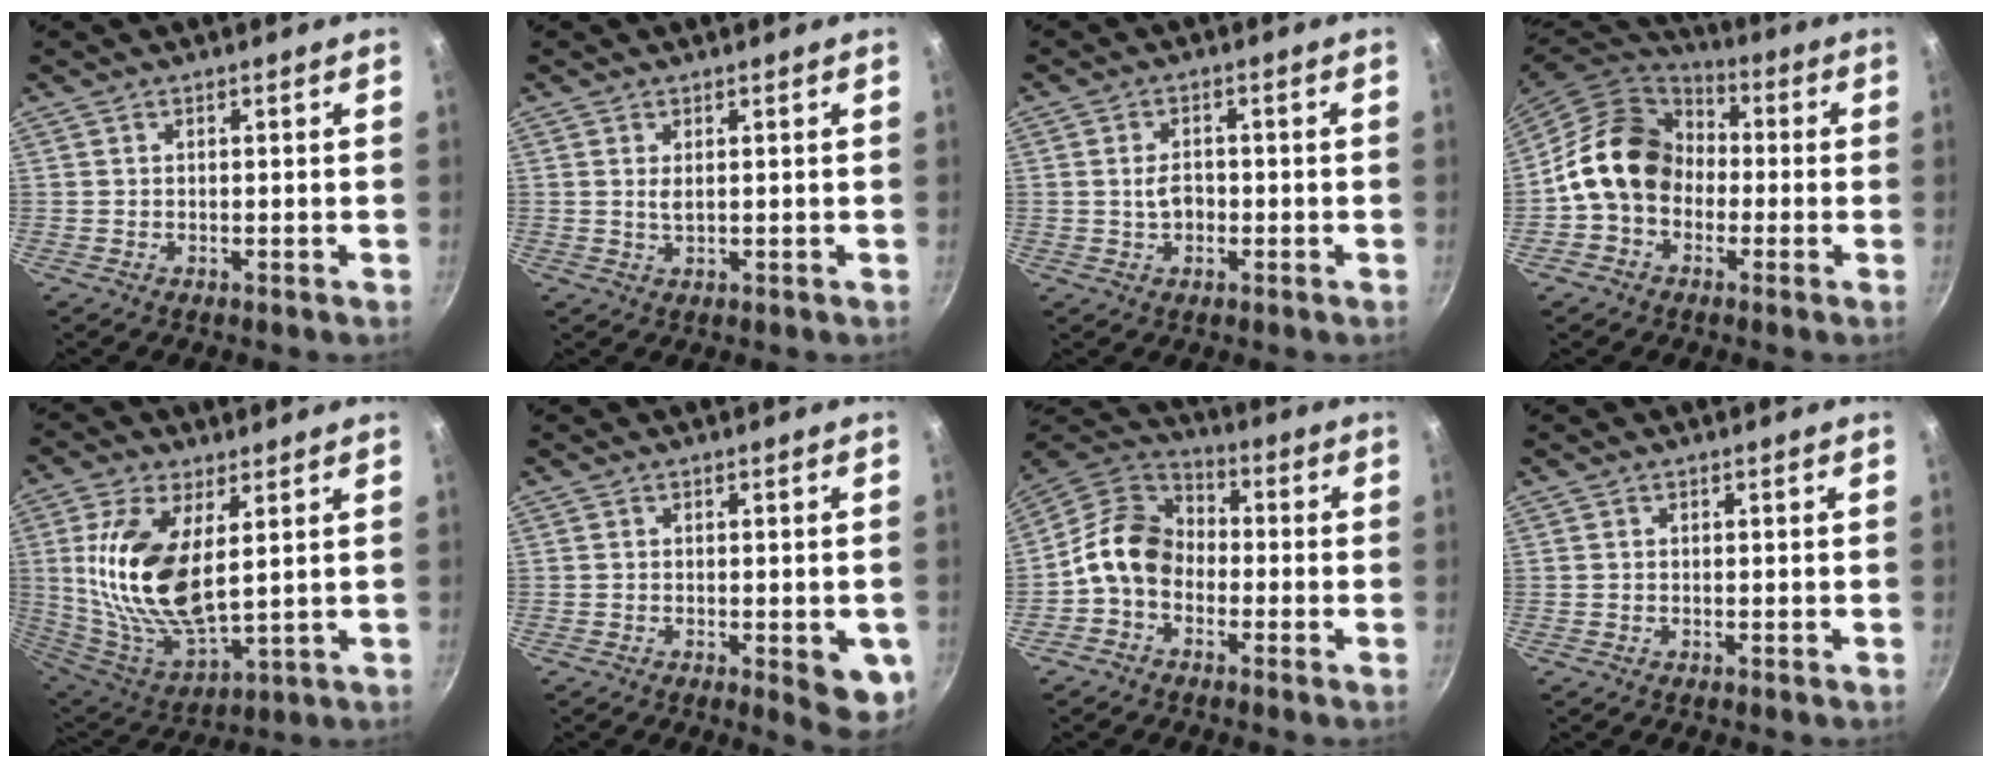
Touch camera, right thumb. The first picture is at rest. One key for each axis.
{"total": 1.7, "fx": 0.5, "fy": 0.8, "fz": 1.5, "tx": -0.028, "ty": -0.003, "tz": 0.010}
{"total": 3.7, "fx": -0.5, "fy": 2.6, "fz": 2.6, "tx": -0.032, "ty": 0.010, "tz": -0.008}
{"total": 15.4, "fx": -1.2, "fy": 12.5, "fz": 8.9, "tx": -0.116, "ty": 0.045, "tz": -0.038}
{"total": 17.7, "fx": 3.7, "fy": 8.2, "fz": 15.2, "tx": -0.301, "ty": -0.030, "tz": 0.082}
{"total": 6.8, "fx": -1.7, "fy": 2.6, "fz": 6.1, "tx": -0.054, "ty": -0.001, "tz": -0.018}
{"total": 11.3, "fx": -2.6, "fy": 8.7, "fz": 6.7, "tx": -0.089, "ty": 0.043, "tz": -0.075}
{"total": 0.0}